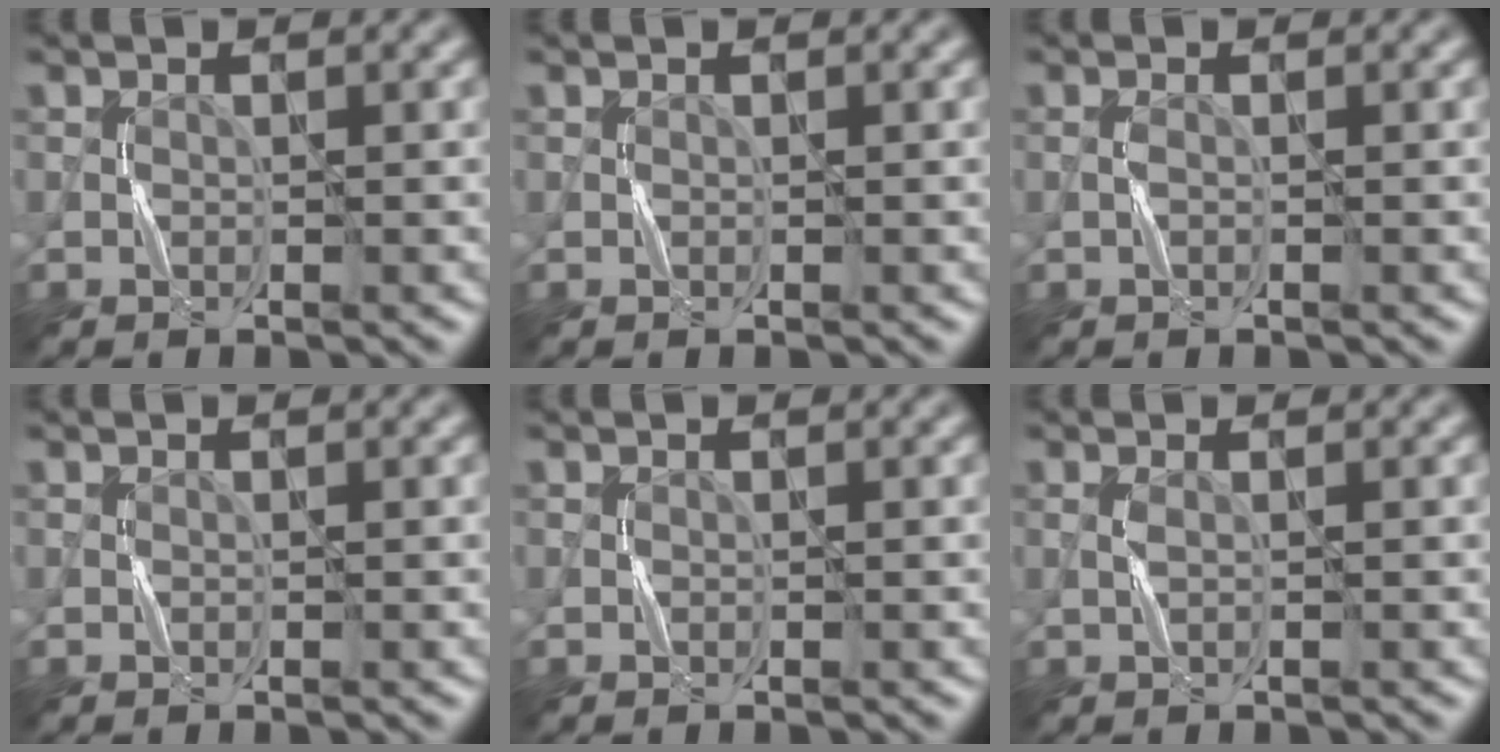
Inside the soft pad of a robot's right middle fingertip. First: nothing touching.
{"total": 0.0}
{"total": 0.5, "force": [-0.2, 0.1, 0.5], "torque": [-0.014, 0.001, -0.005]}
{"total": 0.0}
{"total": 0.0}
{"total": 0.6, "force": [0.1, 0.1, 0.6], "torque": [-0.016, 0.004, 0.002]}